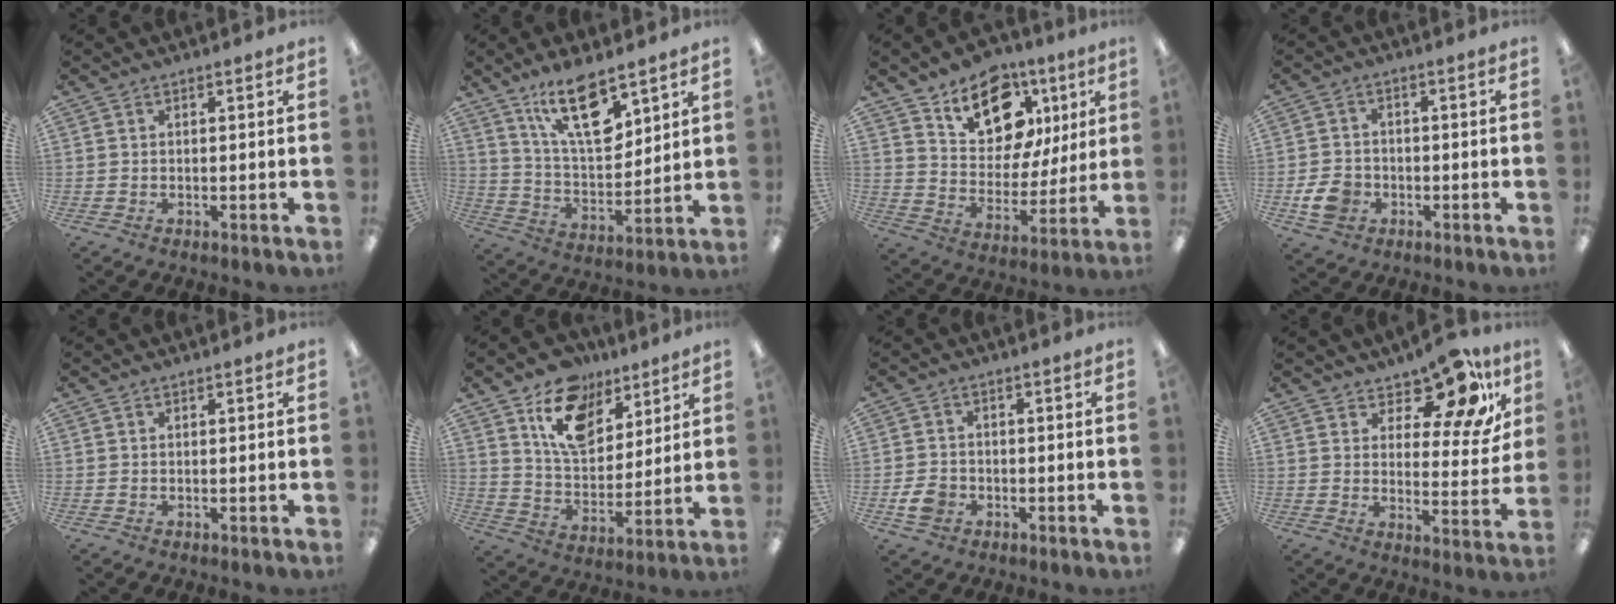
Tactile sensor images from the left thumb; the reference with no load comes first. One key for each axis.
{"total": 16.3, "fx": 10.4, "fy": 6.2, "fz": 10.9, "tx": -0.184, "ty": -0.045, "tz": 0.177}
{"total": 15.8, "fx": 9.4, "fy": 10.0, "fz": 7.8, "tx": -0.121, "ty": -0.046, "tz": 0.171}
{"total": 6.4, "fx": -2.3, "fy": 4.9, "fz": 3.3, "tx": -0.062, "ty": 0.008, "tz": -0.041}
{"total": 0.0}
{"total": 15.3, "fx": 9.2, "fy": 9.6, "fz": 7.6, "tx": -0.117, "ty": -0.042, "tz": 0.169}
{"total": 4.7, "fx": -1.8, "fy": 3.6, "fz": 2.4, "tx": -0.049, "ty": 0.005, "tz": -0.031}
{"total": 12.6, "fx": 9.6, "fy": 5.3, "fz": 6.1, "tx": -0.084, "ty": -0.068, "tz": 0.170}